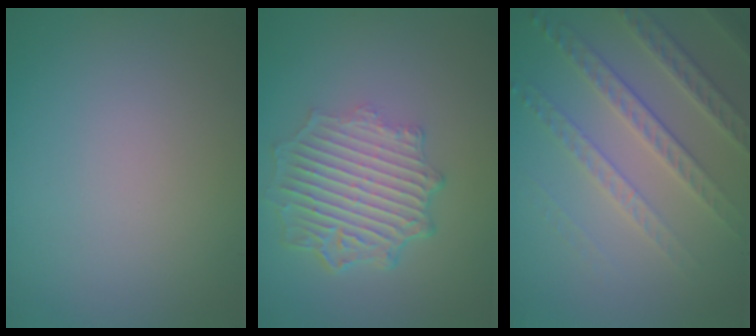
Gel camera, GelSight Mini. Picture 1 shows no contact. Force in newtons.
{"total": 6.4, "press": 4.8, "slide": 4.2}
{"total": 4.8, "press": 4.1, "slide": 2.5}